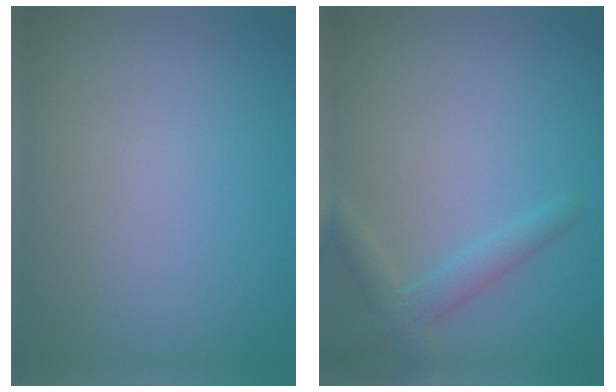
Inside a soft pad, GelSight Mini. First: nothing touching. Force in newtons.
{"total": 2.4, "press": 2.3, "slide": 0.1}